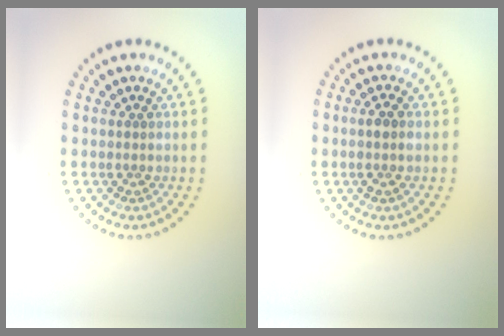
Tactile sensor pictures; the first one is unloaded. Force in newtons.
{"total": 1.7, "press": 1.5, "slide": 0.7}